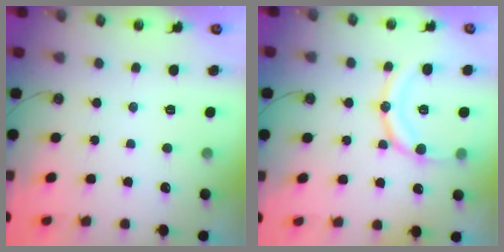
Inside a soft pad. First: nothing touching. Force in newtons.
{"total": 14.2, "press": 14.1, "slide": 1.7}